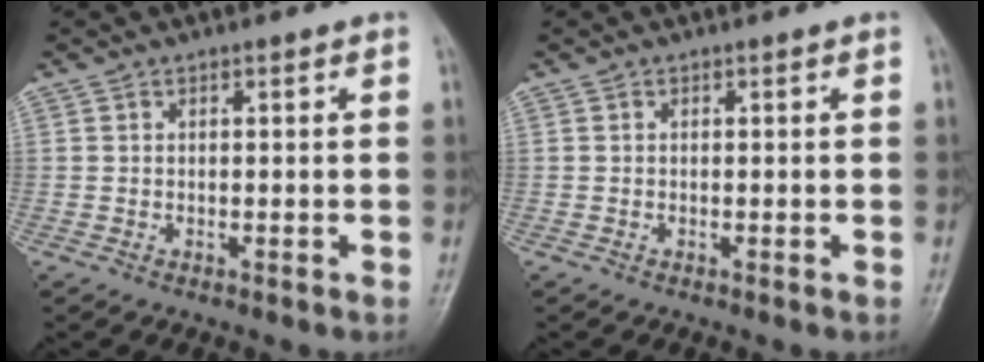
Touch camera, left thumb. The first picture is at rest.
{"total": 0.0}